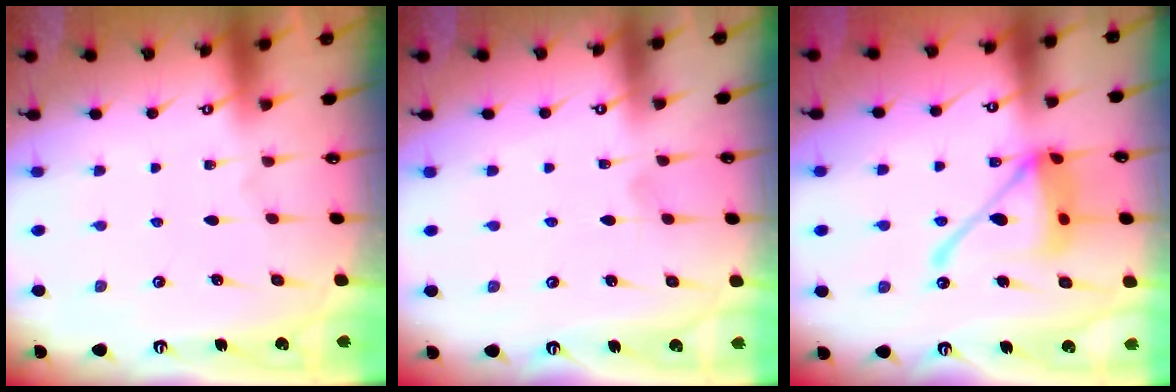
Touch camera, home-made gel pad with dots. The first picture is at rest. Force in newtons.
{"total": 2.5, "press": 2.5, "slide": 0.4}
{"total": 16.6, "press": 16.5, "slide": 1.8}